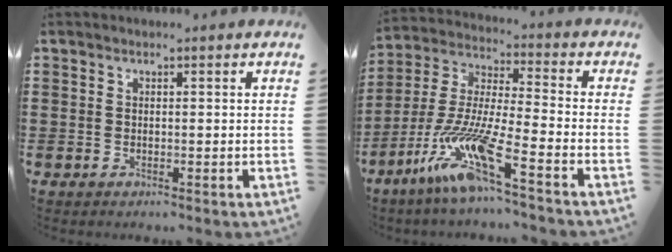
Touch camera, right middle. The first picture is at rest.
{"total": 12.5, "force": [-8.2, 0.5, 9.4], "torque": [-0.209, -0.022, -0.168]}